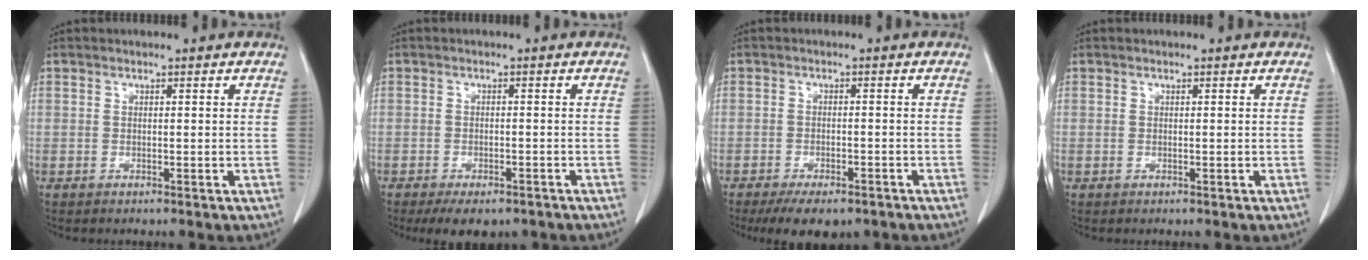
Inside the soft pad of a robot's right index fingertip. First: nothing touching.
{"total": 6.4, "force": [-4.9, 2.8, 3.0], "torque": [-0.033, -0.002, -0.063]}
{"total": 7.9, "force": [-5.9, 3.1, 4.2], "torque": [-0.052, -0.003, -0.082]}
{"total": 0.0}